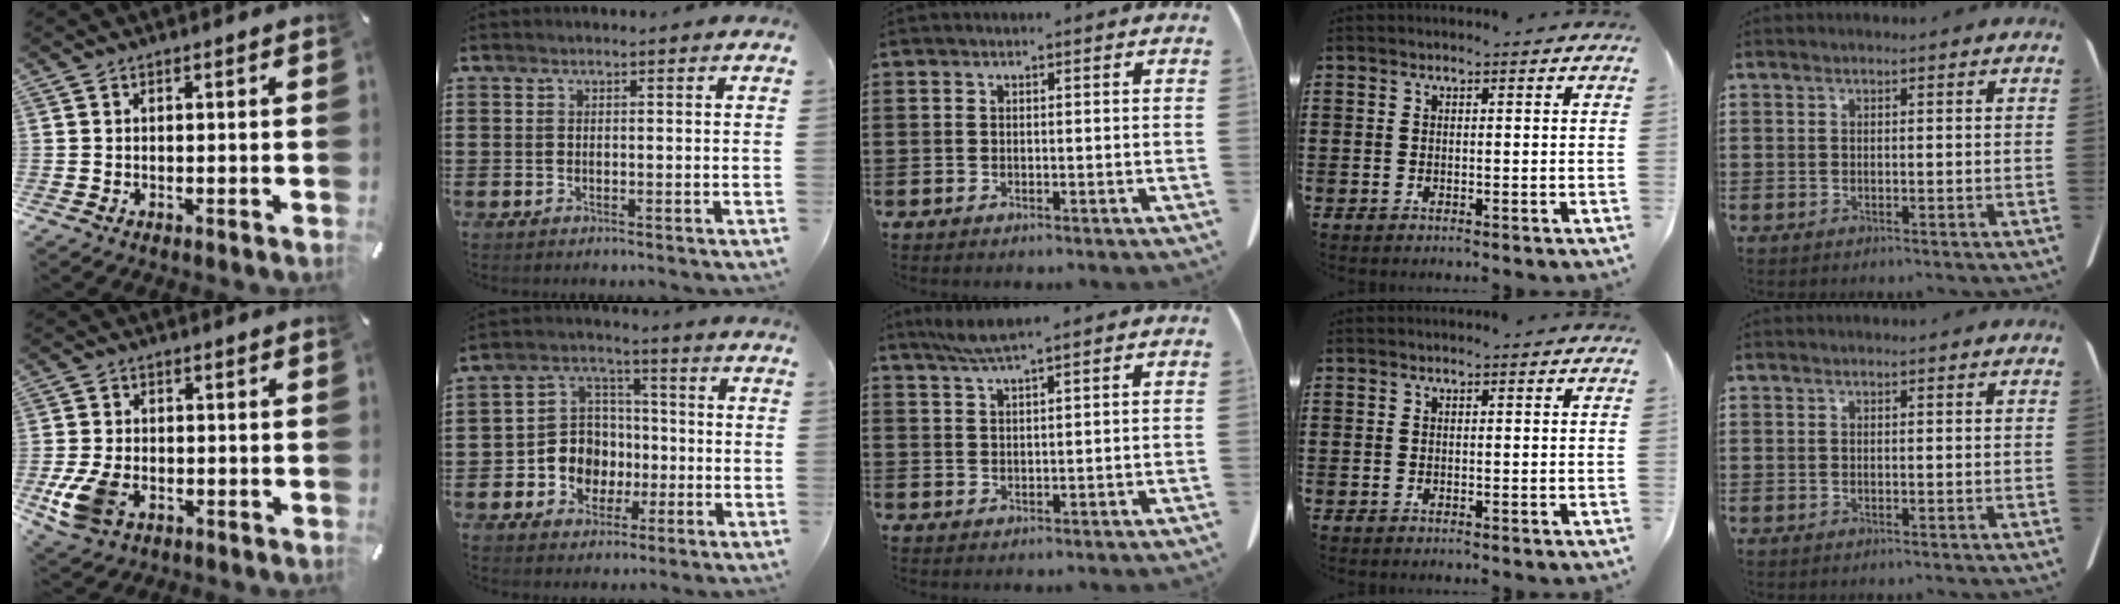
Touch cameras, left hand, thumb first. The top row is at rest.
{"thumb": {"total": 8.8, "force": [-2.9, 5.9, 5.9], "torque": [-0.141, 0.001, -0.052]}, "index": {"total": 7.8, "force": [-1.9, 7.1, 2.5], "torque": [-0.079, 0.016, -0.033]}, "middle": {"total": 3.3, "force": [2.7, -0.2, 2.0], "torque": [-0.045, -0.002, 0.049]}}